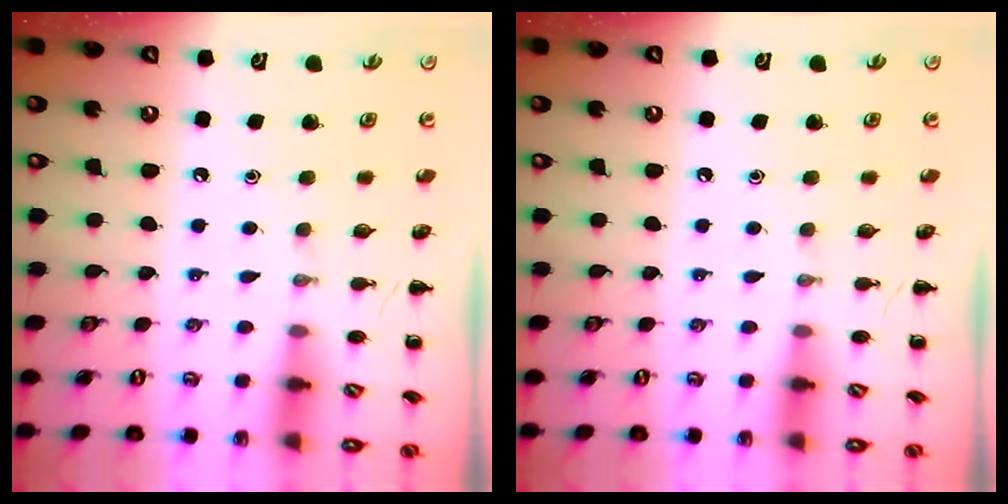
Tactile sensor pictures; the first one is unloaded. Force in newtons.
{"total": 0.0}